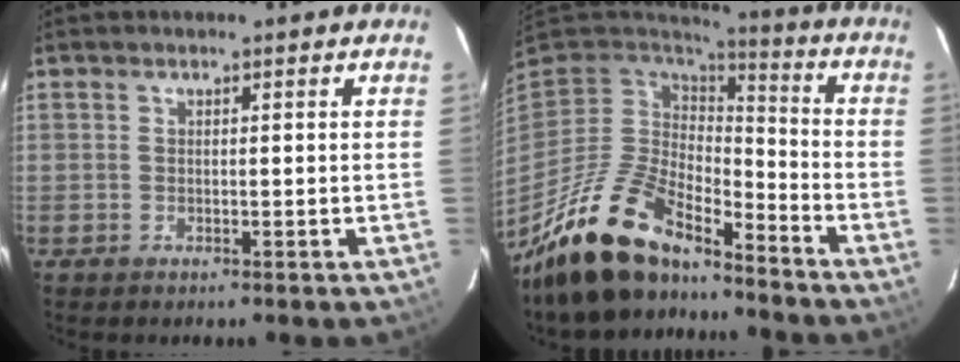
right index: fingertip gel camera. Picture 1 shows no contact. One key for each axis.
{"total": 18.8, "fx": -14.8, "fy": 6.4, "fz": 9.6, "tx": -0.201, "ty": -0.028, "tz": -0.267}